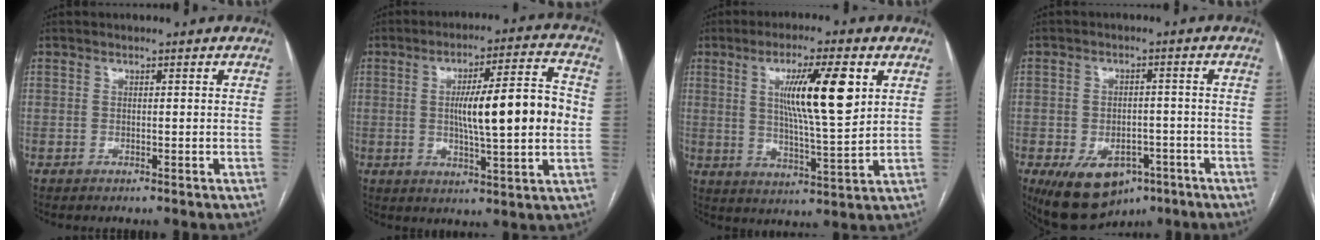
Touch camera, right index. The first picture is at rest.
{"total": 14.3, "force": [0.5, 1.4, 14.2], "torque": [-0.222, 0.014, 0.007]}
{"total": 12.1, "force": [4.0, 1.0, 11.4], "torque": [-0.193, 0.000, 0.068]}
{"total": 11.9, "force": [-6.6, 7.0, 6.9], "torque": [-0.122, -0.002, -0.091]}